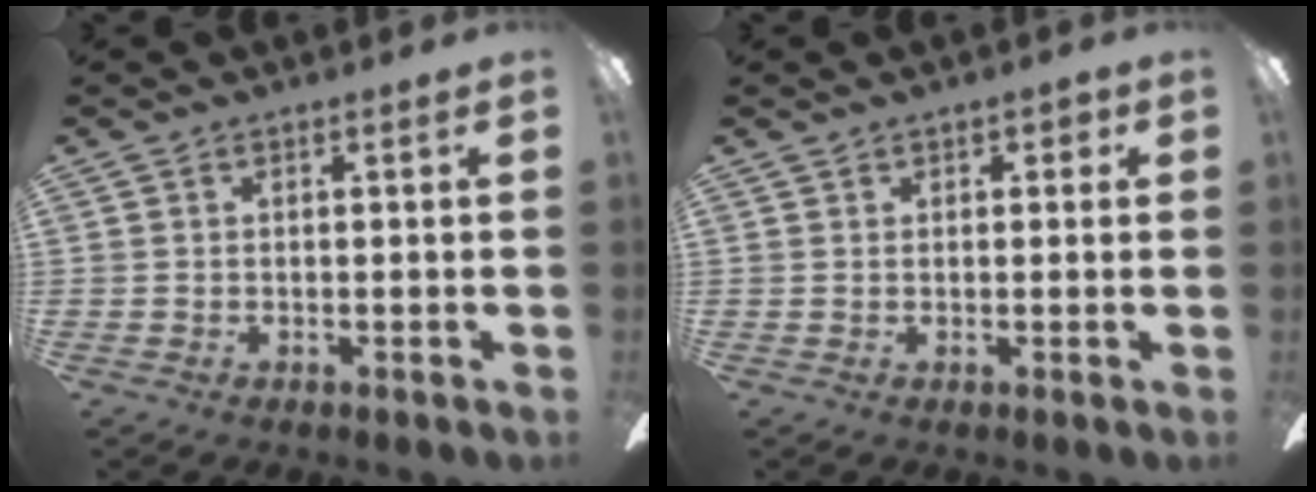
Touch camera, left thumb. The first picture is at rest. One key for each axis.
{"total": 1.6, "fx": 1.1, "fy": 1.0, "fz": 0.5, "tx": -0.001, "ty": 0.001, "tz": 0.018}